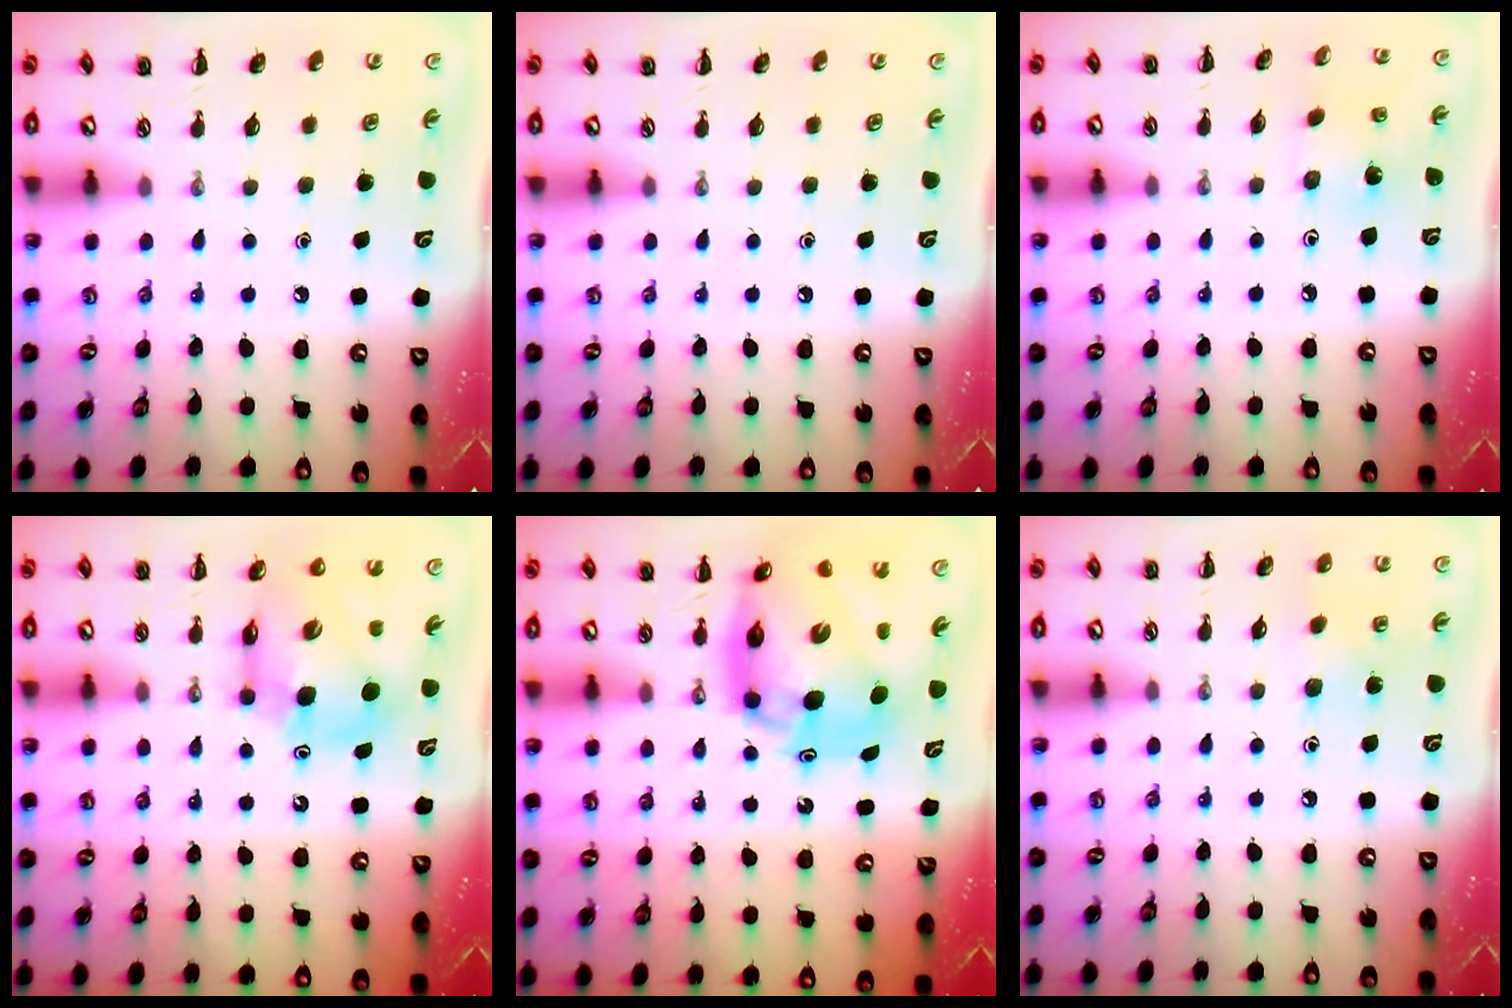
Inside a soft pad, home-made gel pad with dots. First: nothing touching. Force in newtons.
{"total": 0.0}
{"total": 2.7, "press": 2.6, "slide": 0.7}
{"total": 10.5, "press": 10.0, "slide": 3.2}
{"total": 13.7, "press": 13.0, "slide": 4.2}
{"total": 5.8, "press": 5.6, "slide": 1.5}